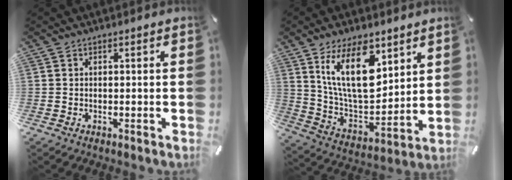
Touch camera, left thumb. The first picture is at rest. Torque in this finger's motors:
{"motor_torque": [0.62, 0.80, 1.82, -0.95, 0.61]}